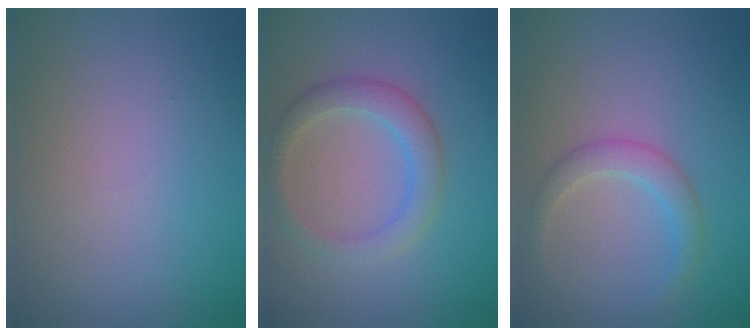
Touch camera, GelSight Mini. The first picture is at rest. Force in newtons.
{"total": 3.1, "press": 3.1, "slide": 0.2}
{"total": 2.3, "press": 2.2, "slide": 0.3}